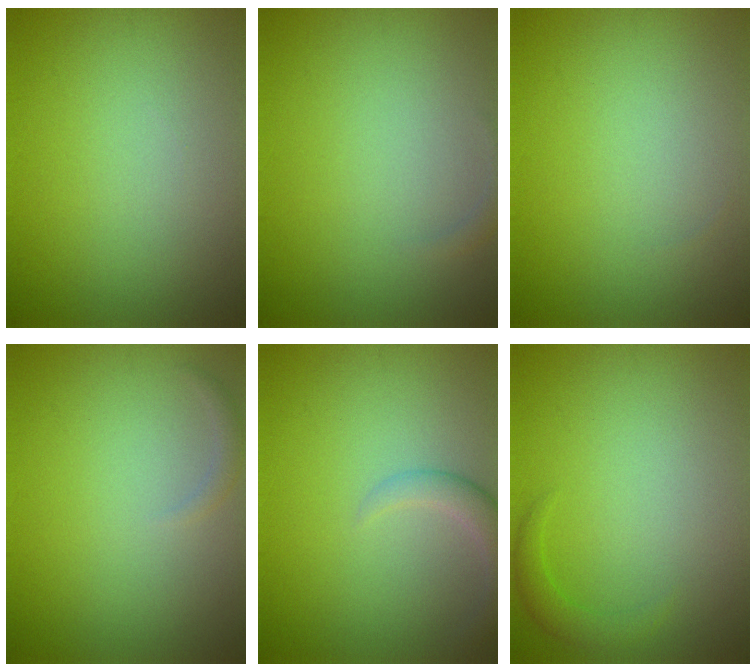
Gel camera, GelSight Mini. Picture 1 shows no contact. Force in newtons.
{"total": 0.7, "press": 0.7, "slide": 0.1}
{"total": 0.0}
{"total": 0.8, "press": 0.8, "slide": 0.0}
{"total": 2.3, "press": 2.3, "slide": 0.3}
{"total": 1.6, "press": 1.6, "slide": 0.2}